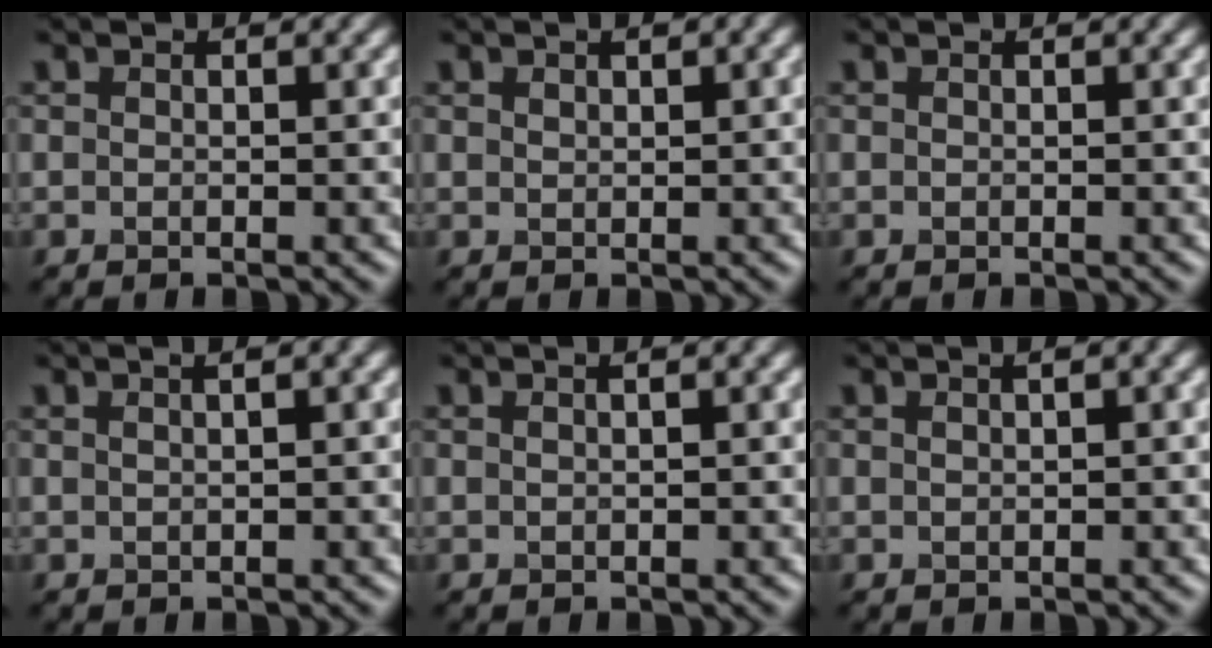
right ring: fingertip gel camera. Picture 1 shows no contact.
{"total": 1.1, "force": [0.6, 0.5, 0.8], "torque": [-0.013, 0.003, 0.012]}
{"total": 0.0}
{"total": 3.4, "force": [1.5, 1.6, 2.6], "torque": [-0.016, 0.017, 0.000]}
{"total": 1.6, "force": [0.7, 0.6, 1.3], "torque": [-0.011, 0.000, 0.002]}
{"total": 2.0, "force": [0.9, 0.7, 1.7], "torque": [-0.018, 0.000, 0.010]}